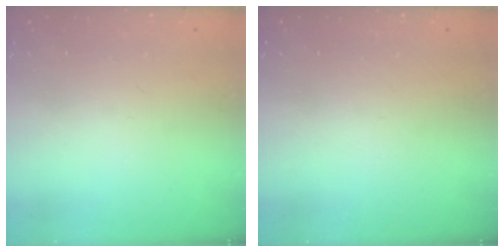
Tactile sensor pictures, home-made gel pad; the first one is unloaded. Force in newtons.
{"total": 0.0}